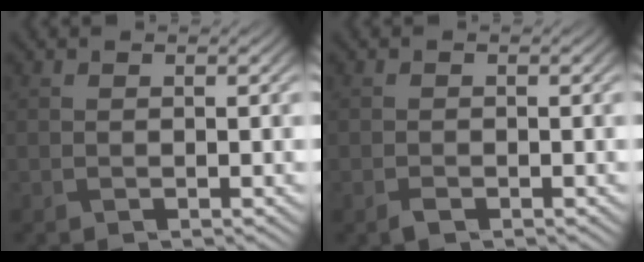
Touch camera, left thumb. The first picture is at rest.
{"total": 1.1, "force": [-0.7, 0.5, 0.6], "torque": [-0.013, -0.001, -0.013]}